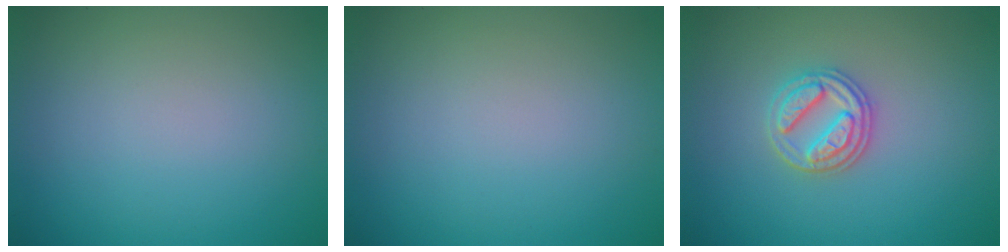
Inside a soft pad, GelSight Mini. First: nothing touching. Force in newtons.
{"total": 0.0}
{"total": 3.0, "press": 2.8, "slide": 1.0}